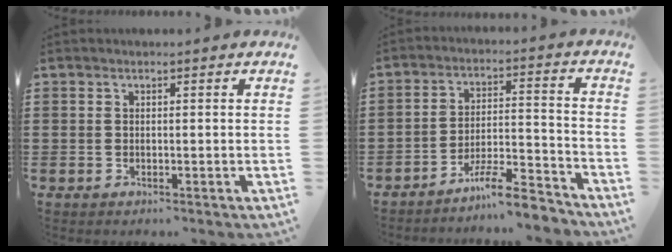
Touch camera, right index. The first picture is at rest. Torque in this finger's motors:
{"motor_torque": [-0.04, 1.12, -0.98, -0.21]}